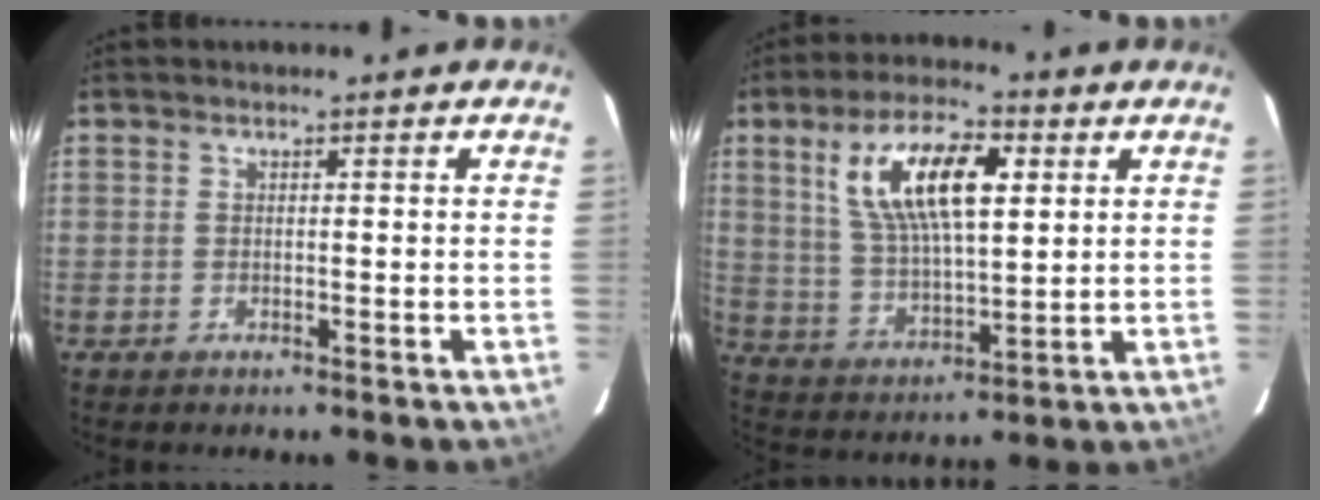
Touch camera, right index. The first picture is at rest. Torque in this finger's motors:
{"motor_torque": [1.20, 0.94, 0.37, 0.21]}